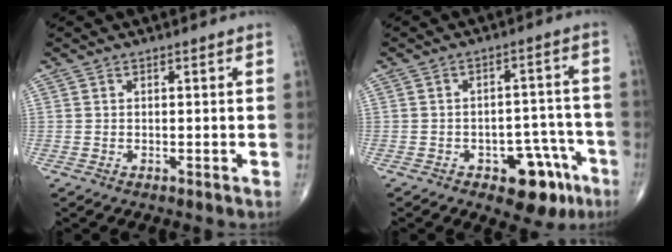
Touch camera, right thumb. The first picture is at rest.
{"total": 10.0, "force": [-5.3, 5.4, 6.5], "torque": [-0.044, 0.043, -0.064]}